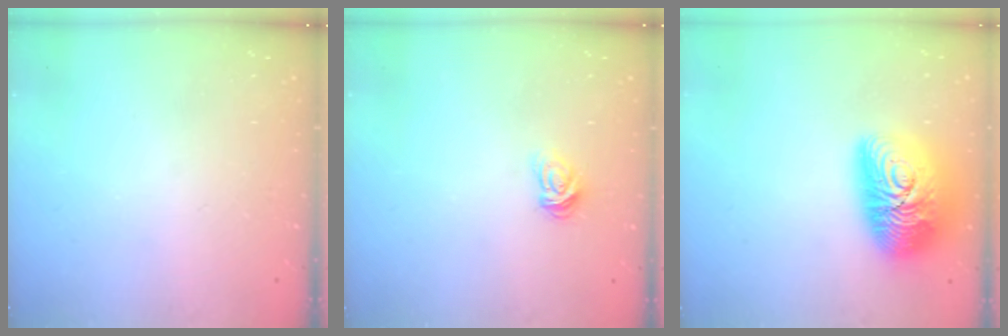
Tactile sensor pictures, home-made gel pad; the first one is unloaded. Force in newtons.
{"total": 5.5, "press": 5.5, "slide": 0.6}
{"total": 17.7, "press": 17.7, "slide": 1.2}